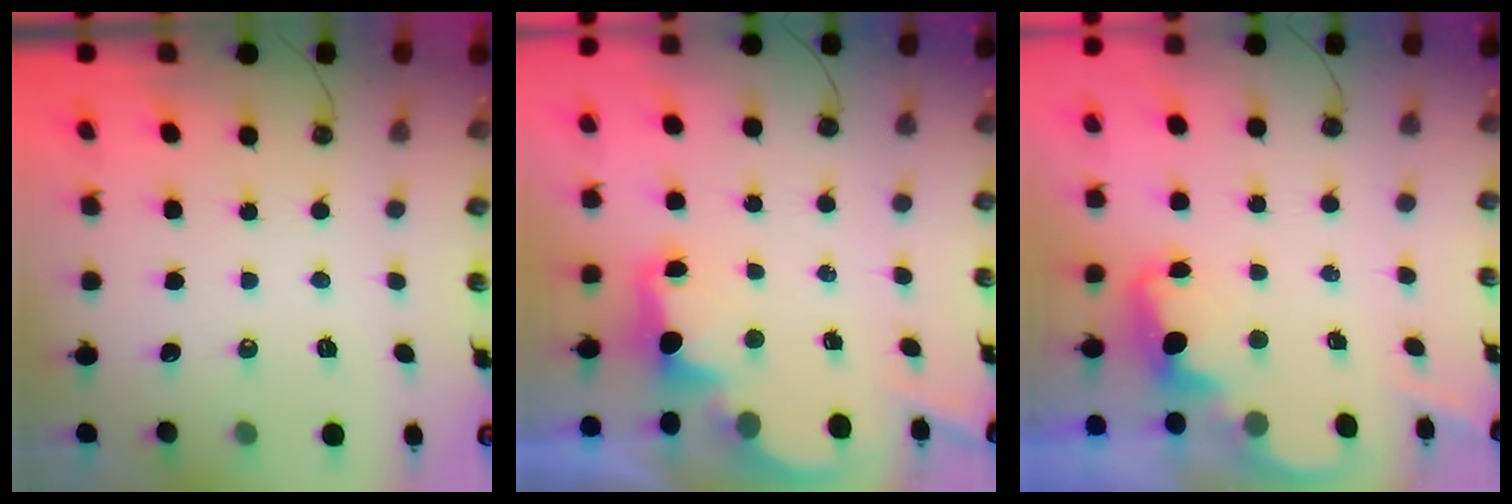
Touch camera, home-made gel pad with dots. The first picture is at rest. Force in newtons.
{"total": 2.6, "press": 2.4, "slide": 0.8}
{"total": 2.3, "press": 2.2, "slide": 0.6}